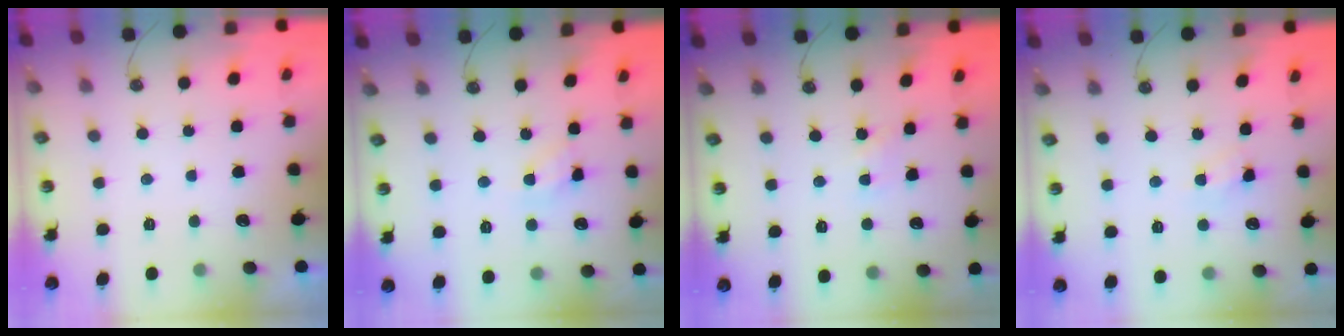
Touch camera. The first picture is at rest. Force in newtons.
{"total": 5.9, "press": 5.9, "slide": 0.3}
{"total": 3.7, "press": 3.7, "slide": 0.5}
{"total": 3.7, "press": 3.7, "slide": 0.6}